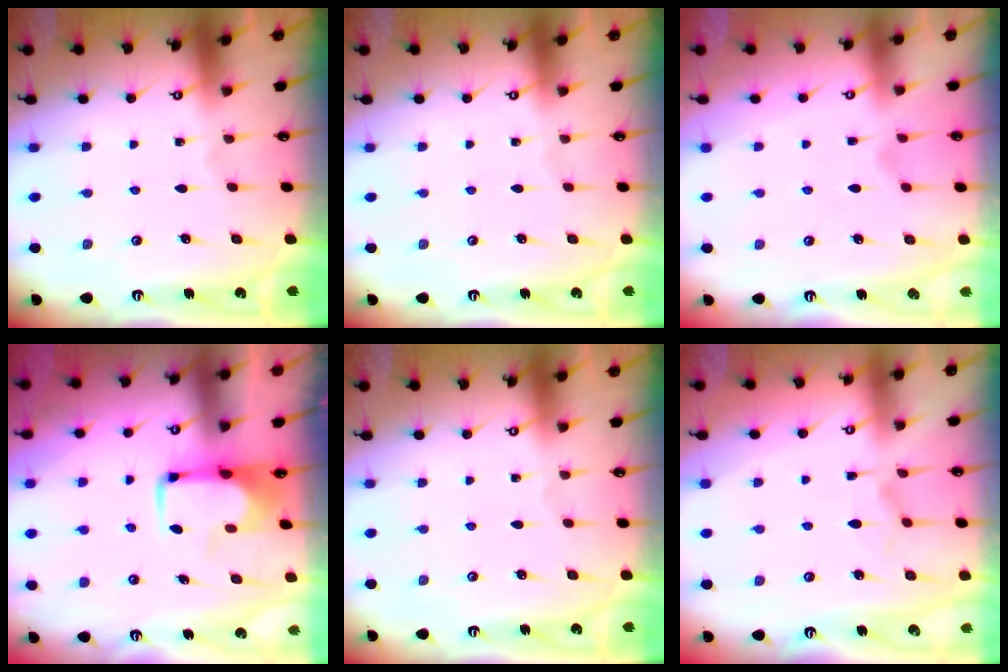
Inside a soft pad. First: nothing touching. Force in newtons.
{"total": 0.0}
{"total": 1.2, "press": 0.3, "slide": 1.1}
{"total": 1.5, "press": 1.4, "slide": 0.4}
{"total": 0.0}
{"total": 1.6, "press": 1.3, "slide": 0.9}